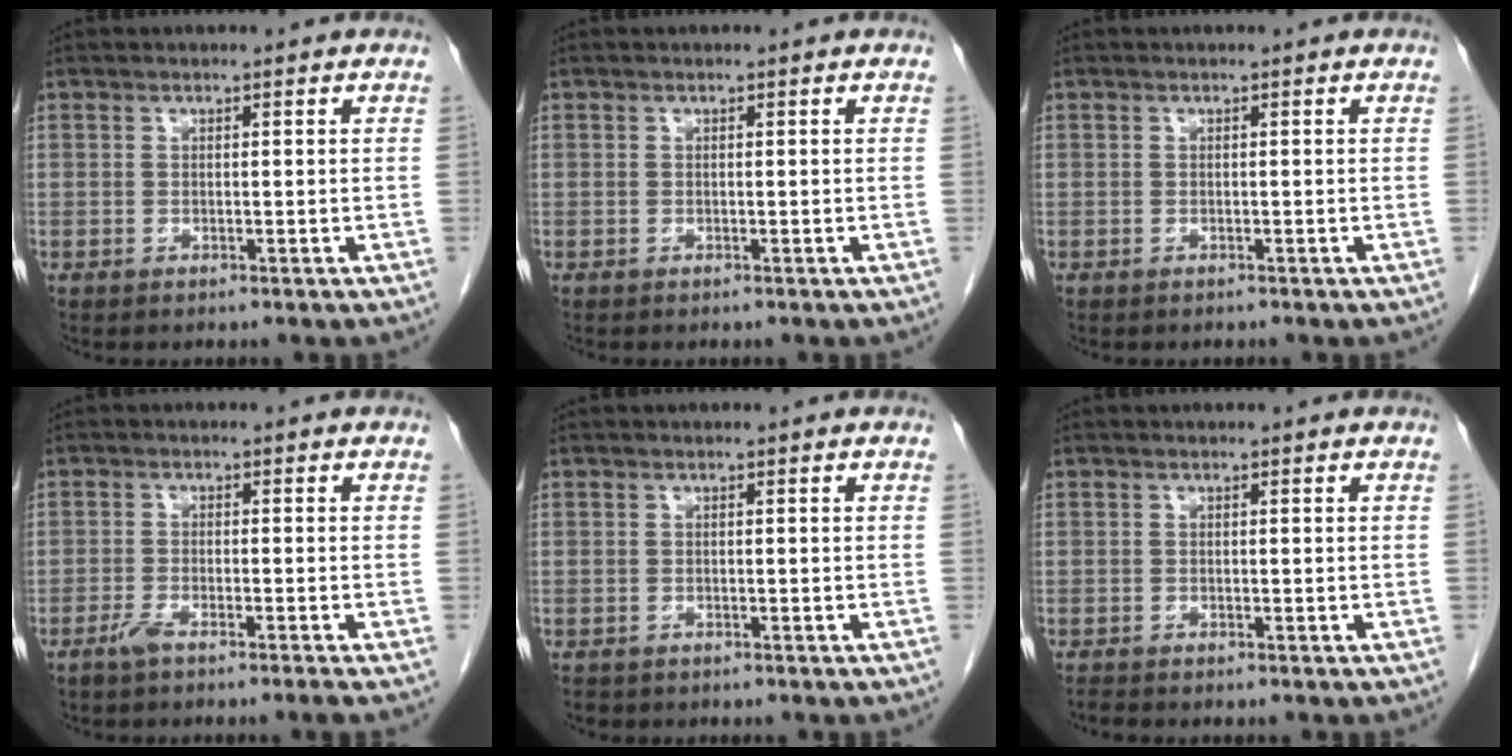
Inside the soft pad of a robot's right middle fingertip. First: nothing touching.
{"total": 0.0}
{"total": 0.0}
{"total": 2.7, "force": [-2.1, -0.4, 1.7], "torque": [-0.038, -0.003, -0.045]}
{"total": 1.7, "force": [-1.3, 0.9, 0.4], "torque": [-0.014, -0.002, -0.018]}
{"total": 0.8, "force": [-0.8, 0.0, 0.2], "torque": [-0.013, -0.004, -0.016]}